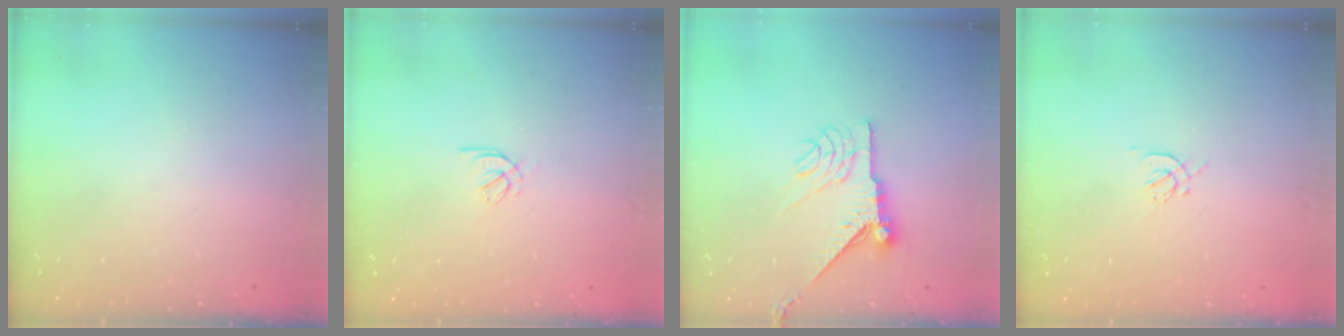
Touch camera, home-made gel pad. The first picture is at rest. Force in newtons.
{"total": 2.0, "press": 1.9, "slide": 0.6}
{"total": 10.2, "press": 10.2, "slide": 0.5}
{"total": 1.2, "press": 1.2, "slide": 0.4}